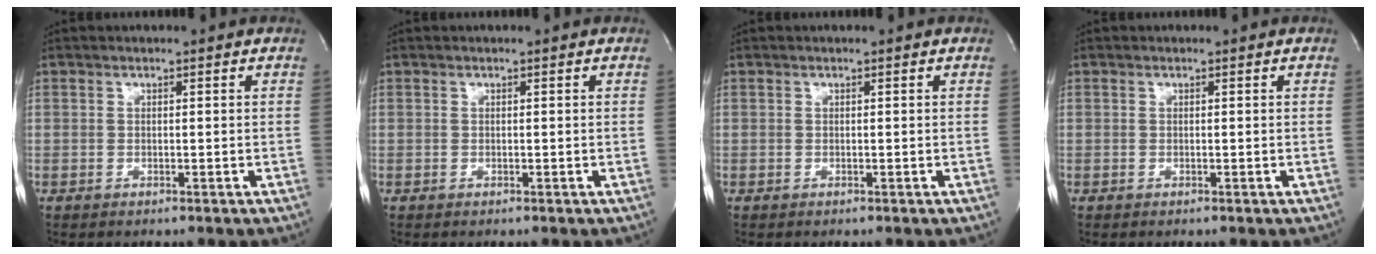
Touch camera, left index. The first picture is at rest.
{"total": 0.0}
{"total": 0.0}
{"total": 0.0}